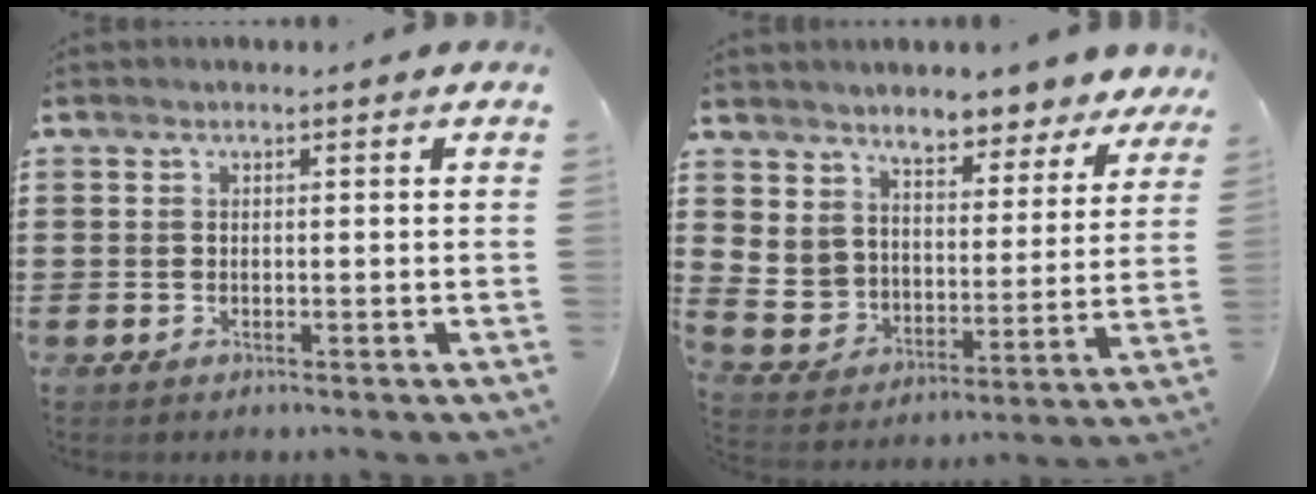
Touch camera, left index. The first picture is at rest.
{"total": 4.5, "force": [3.8, 2.3, -0.3], "torque": [-0.025, -0.036, 0.065]}